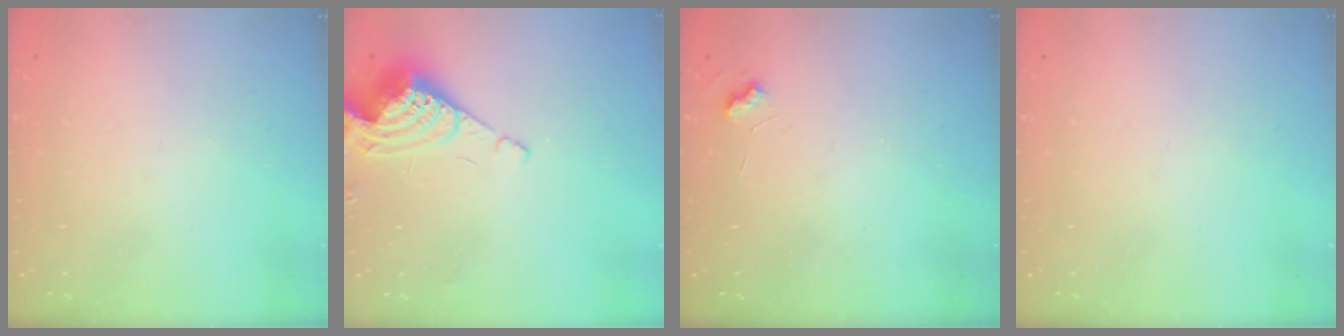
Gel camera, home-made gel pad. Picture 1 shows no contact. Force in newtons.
{"total": 8.5, "press": 8.4, "slide": 1.1}
{"total": 3.6, "press": 3.6, "slide": 0.4}
{"total": 0.0}